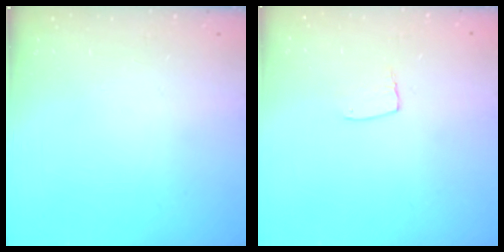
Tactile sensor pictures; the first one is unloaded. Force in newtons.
{"total": 5.1, "press": 5.1, "slide": 0.4}